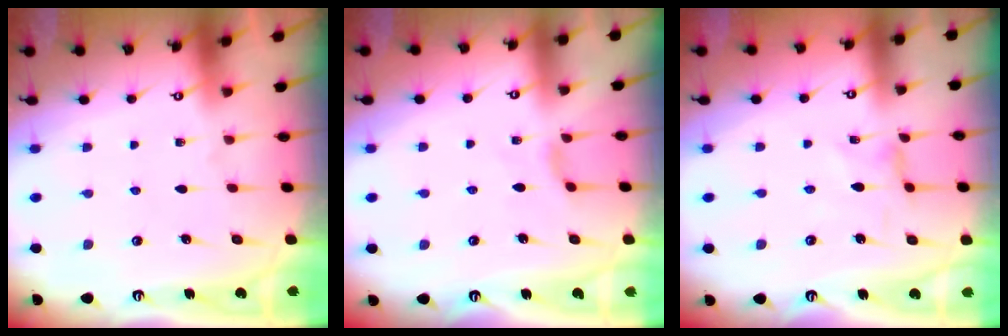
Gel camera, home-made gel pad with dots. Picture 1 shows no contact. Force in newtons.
{"total": 1.9, "press": 1.8, "slide": 0.5}
{"total": 0.7, "press": 0.6, "slide": 0.2}